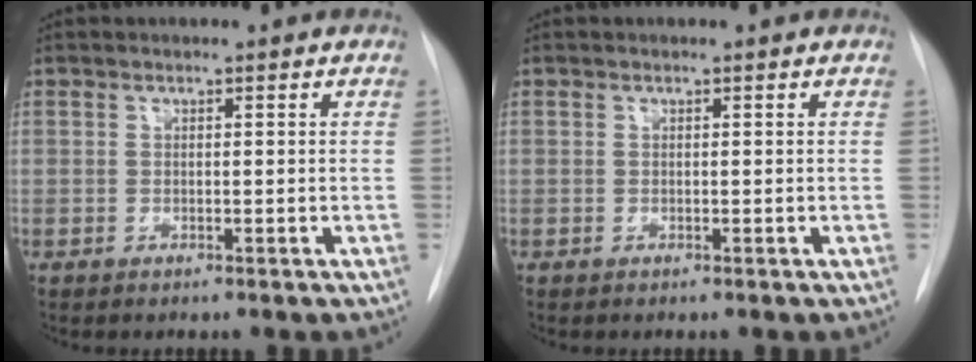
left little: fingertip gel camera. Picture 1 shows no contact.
{"total": 0.0}